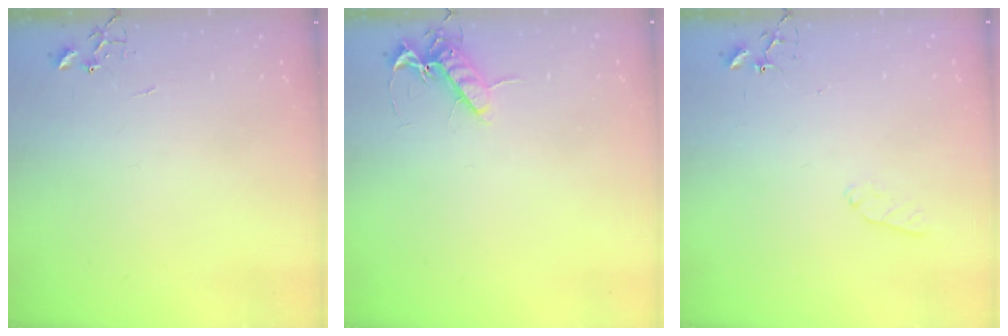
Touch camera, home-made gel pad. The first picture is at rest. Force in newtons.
{"total": 9.3, "press": 9.2, "slide": 1.3}
{"total": 6.6, "press": 6.5, "slide": 0.6}